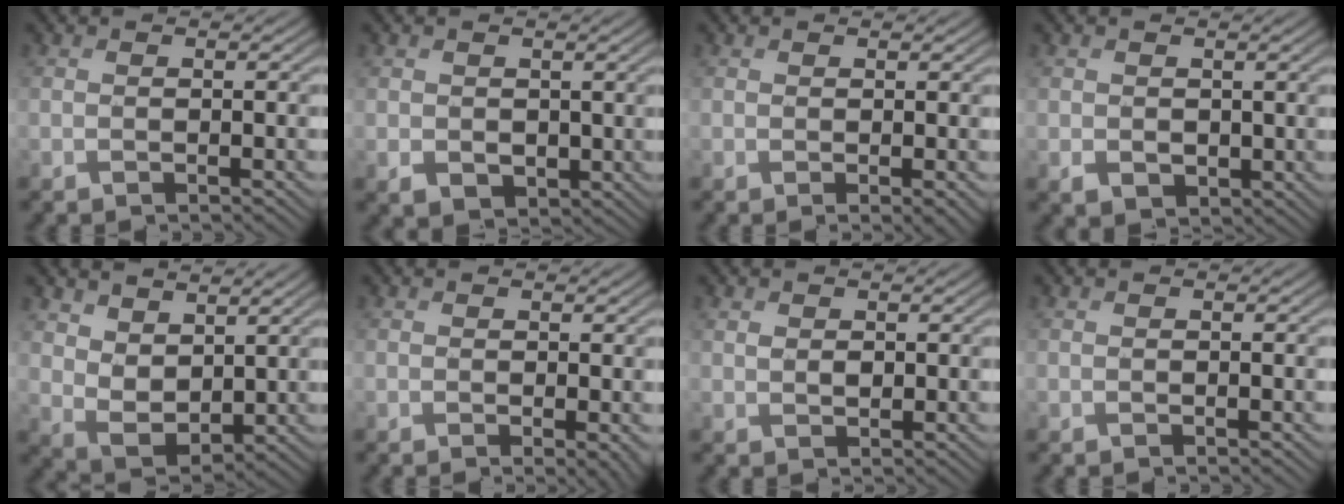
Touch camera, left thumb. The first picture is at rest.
{"total": 2.6, "force": [0.4, 2.3, 1.2], "torque": [-0.042, -0.012, 0.009]}
{"total": 1.1, "force": [0.2, 0.1, 1.1], "torque": [-0.017, -0.004, 0.002]}
{"total": 2.1, "force": [0.3, 1.9, 1.0], "torque": [-0.032, -0.010, 0.008]}
{"total": 6.9, "force": [3.8, 4.1, 4.1], "torque": [-0.104, -0.011, 0.079]}
{"total": 1.4, "force": [-0.2, 0.3, 1.4], "torque": [-0.021, -0.008, -0.004]}
{"total": 1.5, "force": [0.6, 1.0, 0.9], "torque": [-0.022, -0.002, 0.014]}
{"total": 0.0}